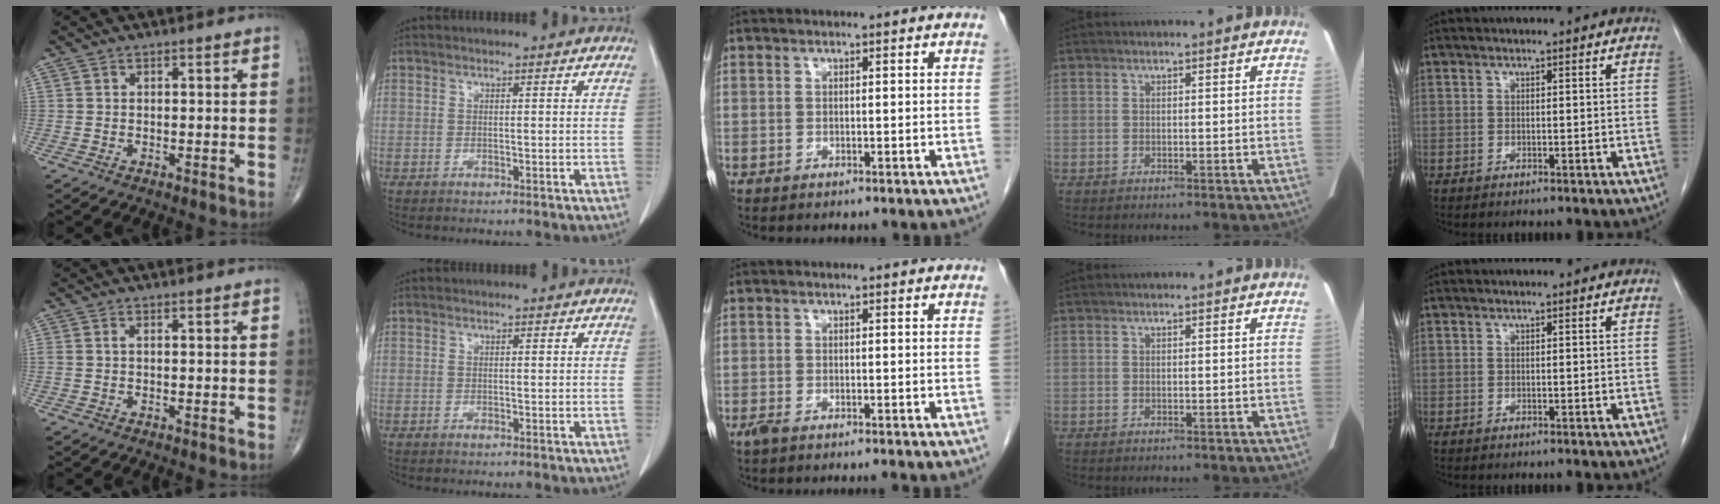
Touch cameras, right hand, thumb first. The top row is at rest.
{"thumb": {"total": 0.8, "force": [0.1, 0.3, 0.7], "torque": [-0.022, 0.006, 0.003]}, "middle": {"total": 1.9, "force": [-1.5, 0.2, 1.1], "torque": [-0.020, -0.005, -0.026]}}